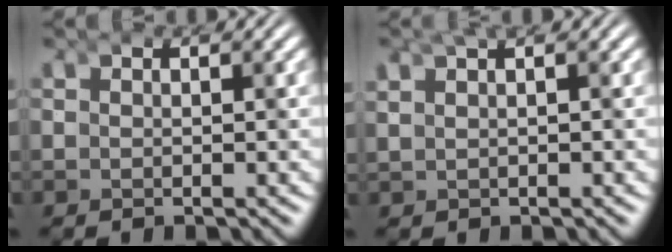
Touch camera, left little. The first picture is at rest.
{"total": 2.6, "force": [0.8, 1.9, 1.7], "torque": [-0.024, 0.010, 0.008]}